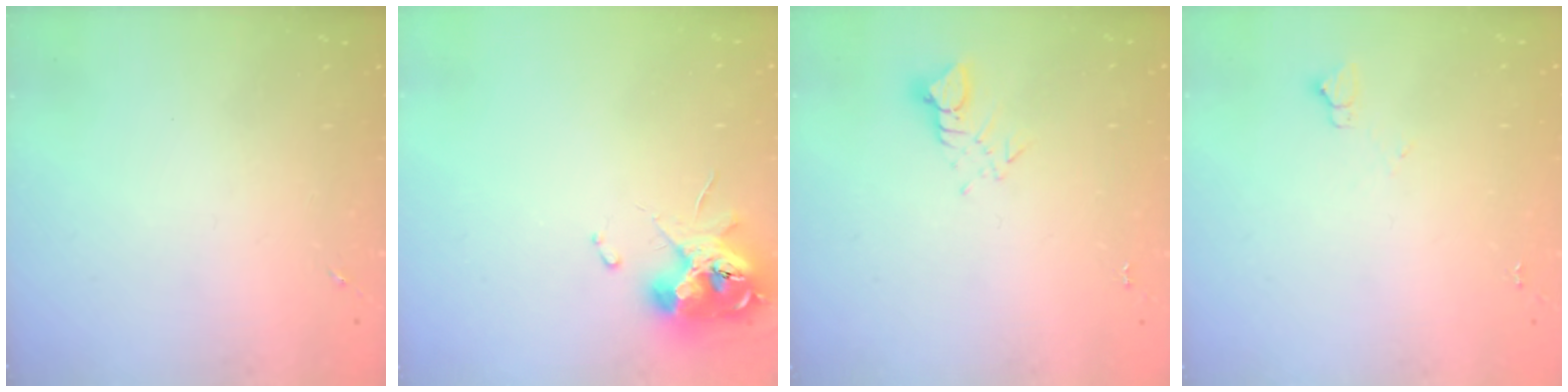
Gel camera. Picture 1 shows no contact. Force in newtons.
{"total": 11.8, "press": 11.7, "slide": 1.4}
{"total": 3.1, "press": 3.1, "slide": 0.2}
{"total": 3.6, "press": 3.6, "slide": 0.5}